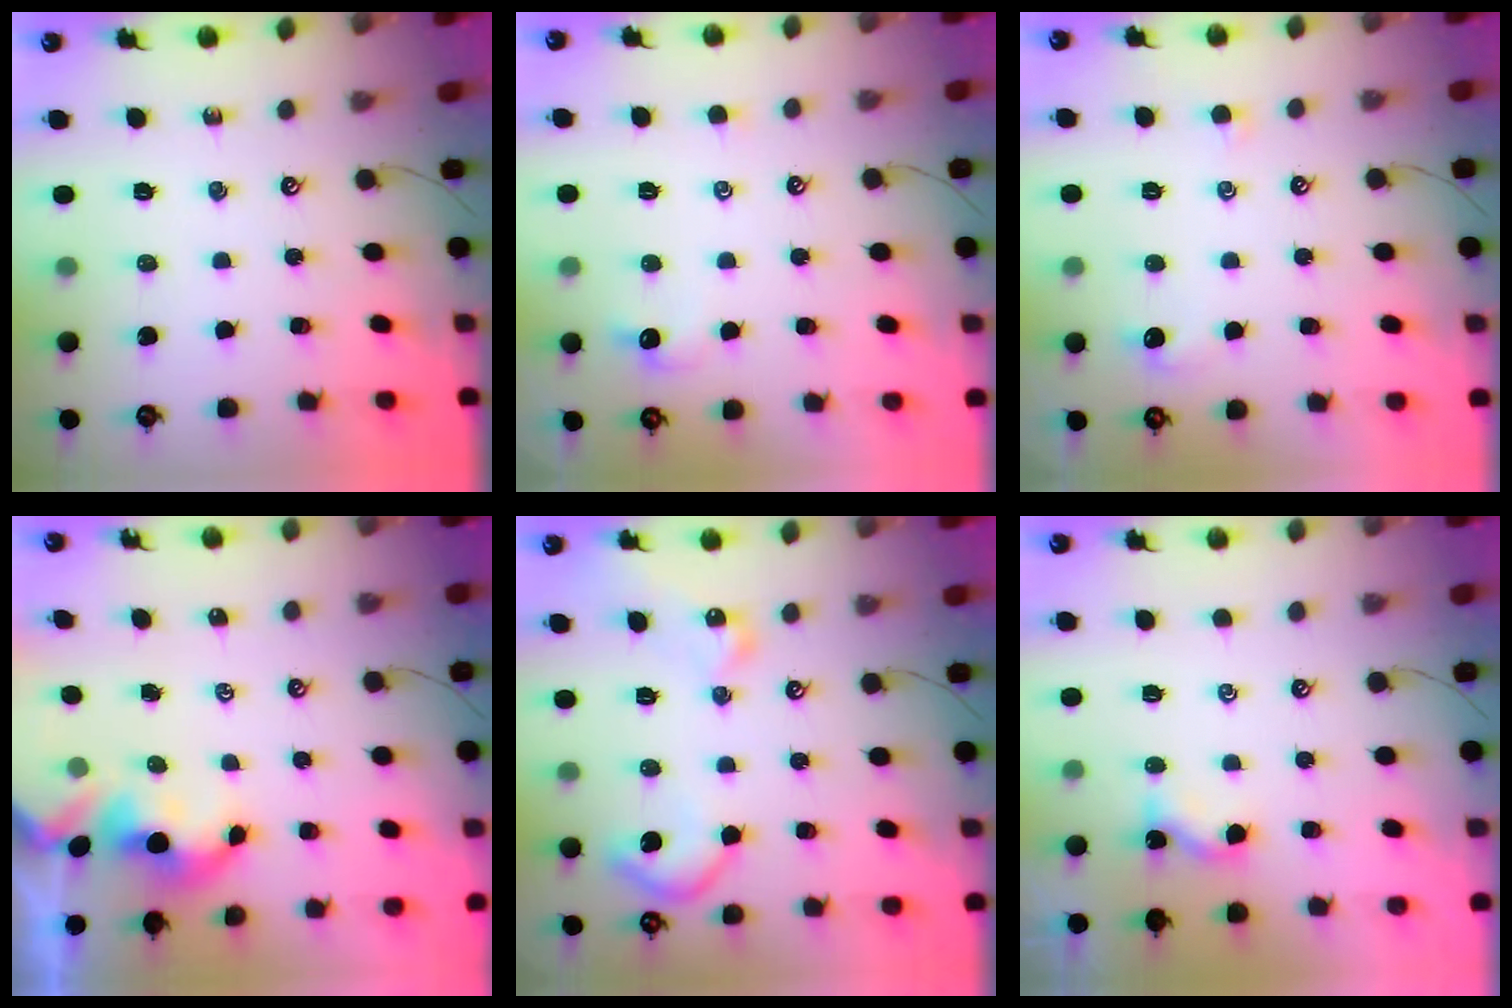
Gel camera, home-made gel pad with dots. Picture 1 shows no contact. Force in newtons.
{"total": 1.0, "press": 0.9, "slide": 0.4}
{"total": 1.4, "press": 1.3, "slide": 0.4}
{"total": 2.2, "press": 2.2, "slide": 0.2}
{"total": 9.4, "press": 9.4, "slide": 0.7}
{"total": 1.6, "press": 1.5, "slide": 0.3}